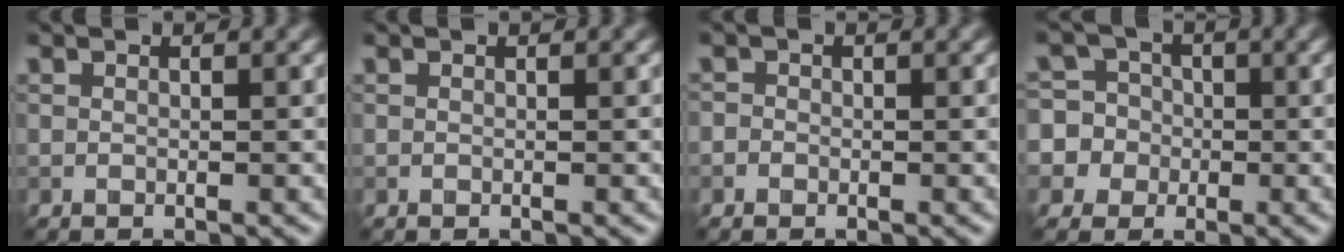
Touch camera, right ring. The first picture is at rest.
{"total": 0.0}
{"total": 0.7, "force": [-0.3, 0.6, 0.1], "torque": [0.001, -0.004, -0.008]}
{"total": 8.1, "force": [-1.2, 7.8, 1.7], "torque": [-0.049, 0.020, -0.049]}